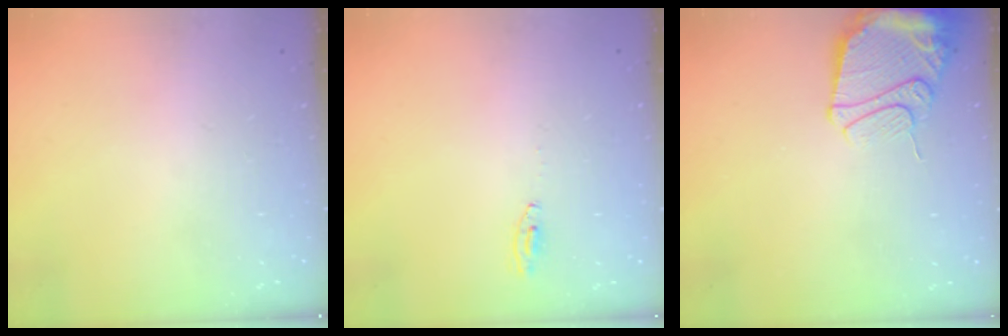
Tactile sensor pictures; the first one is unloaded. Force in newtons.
{"total": 2.2, "press": 2.2, "slide": 0.2}
{"total": 13.4, "press": 13.3, "slide": 1.6}